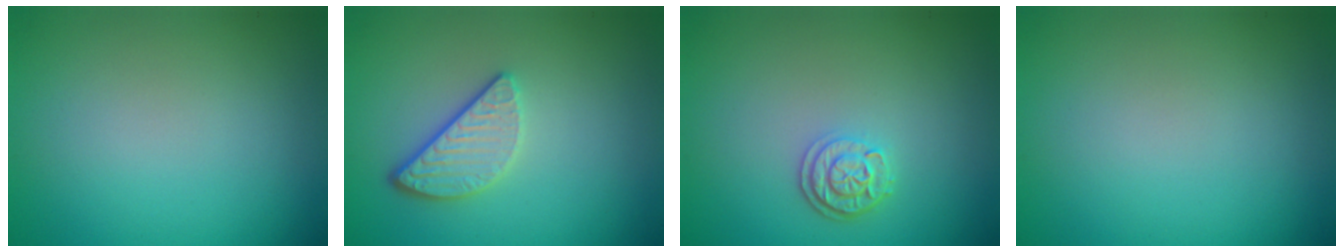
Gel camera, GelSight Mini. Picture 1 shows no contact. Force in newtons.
{"total": 3.3, "press": 2.7, "slide": 1.8}
{"total": 2.5, "press": 2.1, "slide": 1.3}
{"total": 0.0}